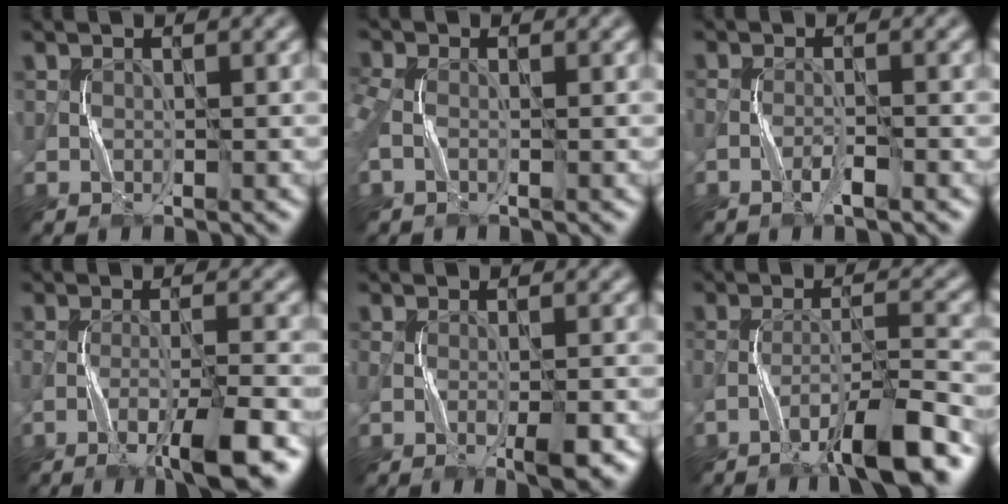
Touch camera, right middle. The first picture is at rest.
{"total": 2.7, "force": [-0.4, 1.7, 2.1], "torque": [-0.060, 0.000, -0.014]}
{"total": 1.7, "force": [-1.0, 0.2, 1.3], "torque": [-0.028, 0.004, -0.024]}
{"total": 7.0, "force": [-4.0, 1.2, 5.7], "torque": [-0.089, 0.002, -0.072]}
{"total": 4.3, "force": [-1.8, 1.2, 3.7], "torque": [-0.071, -0.008, -0.028]}
{"total": 7.7, "force": [-5.0, 1.3, 5.8], "torque": [-0.098, 0.005, -0.088]}